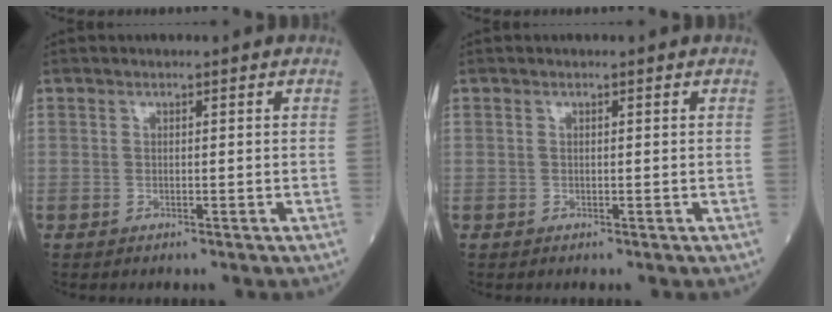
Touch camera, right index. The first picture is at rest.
{"total": 0.0}